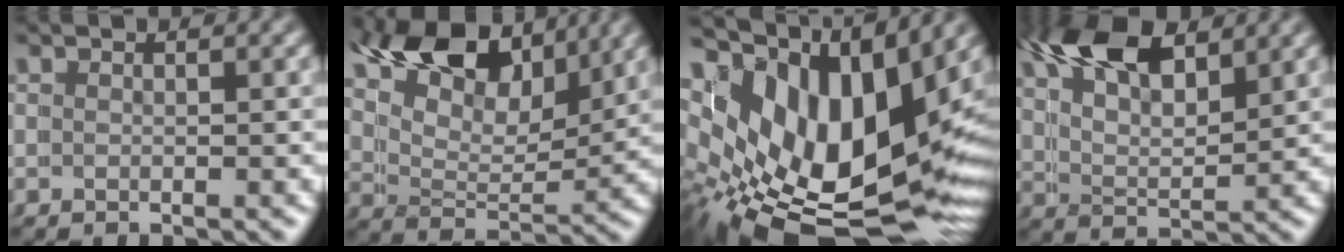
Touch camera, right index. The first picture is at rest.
{"total": 10.8, "force": [6.8, 6.1, 5.7], "torque": [-0.123, -0.001, 0.105]}
{"total": 17.6, "force": [-2.3, 10.9, 13.6], "torque": [-0.262, -0.068, -0.004]}
{"total": 8.1, "force": [5.0, 4.0, 4.9], "torque": [-0.117, -0.013, 0.085]}